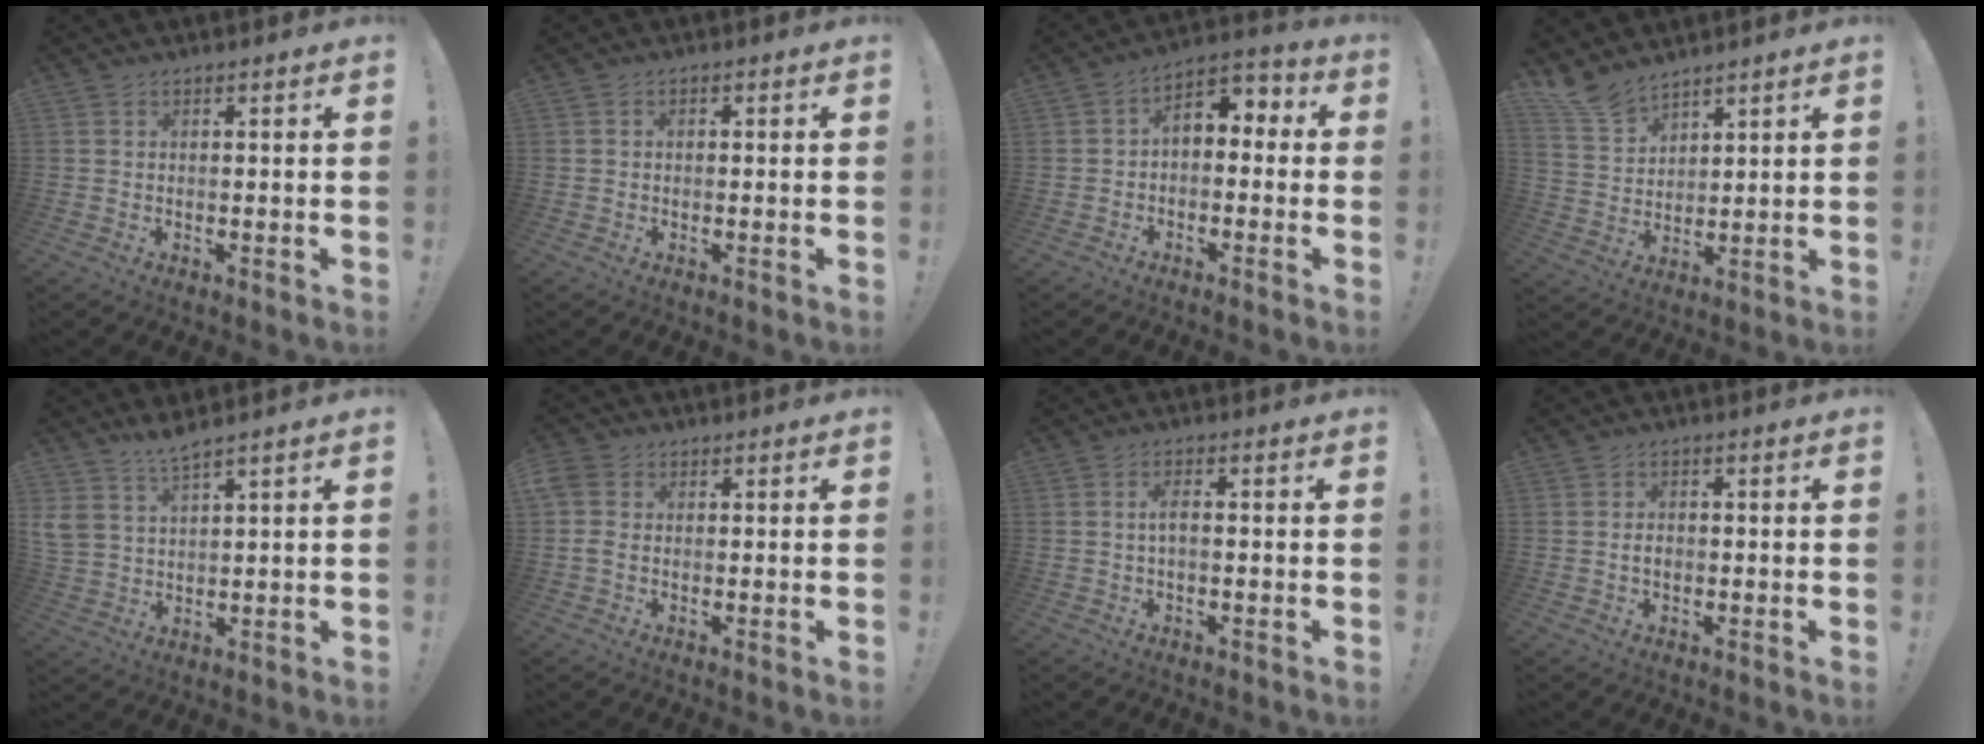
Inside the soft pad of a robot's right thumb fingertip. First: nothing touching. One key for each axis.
{"total": 1.0, "fx": -0.7, "fy": 0.6, "fz": 0.4, "tx": -0.006, "ty": 0.005, "tz": -0.013}
{"total": 4.3, "fx": -2.1, "fy": 3.0, "fz": 2.3, "tx": -0.028, "ty": 0.014, "tz": -0.038}
{"total": 8.2, "fx": 7.2, "fy": 3.1, "fz": 2.3, "tx": -0.056, "ty": -0.050, "tz": 0.141}
{"total": 5.7, "fx": 4.6, "fy": 1.3, "fz": 3.1, "tx": -0.061, "ty": -0.026, "tz": 0.090}
{"total": 4.1, "fx": -0.2, "fy": 3.1, "fz": 2.7, "tx": -0.063, "ty": 0.004, "tz": -0.003}
{"total": 3.1, "fx": -0.1, "fy": 1.1, "fz": 2.9, "tx": -0.053, "ty": 0.008, "tz": -0.002}
{"total": 2.0, "fx": -0.4, "fy": 1.3, "fz": 1.5, "tx": -0.018, "ty": 0.004, "tz": -0.008}